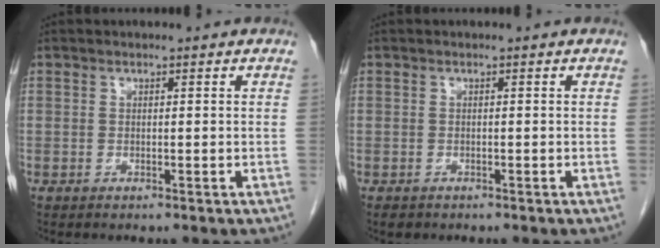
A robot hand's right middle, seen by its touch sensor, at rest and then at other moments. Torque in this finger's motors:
{"motor_torque": [0.35, -0.09, 0.01, -0.01]}